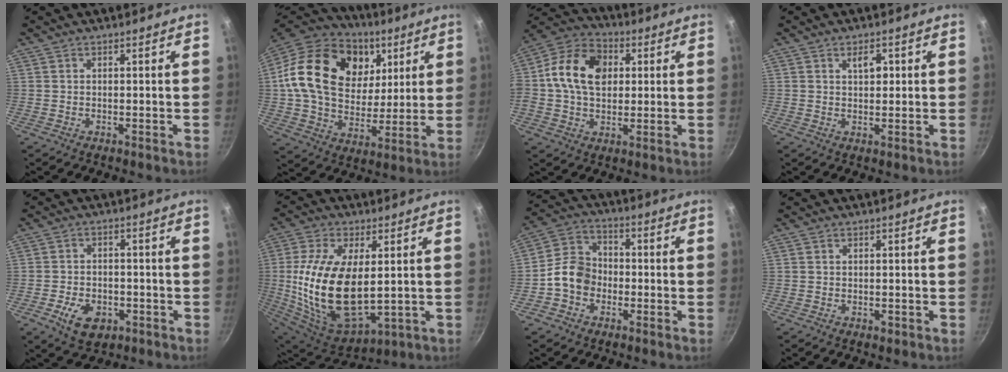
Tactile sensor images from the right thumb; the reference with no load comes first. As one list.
[{"total": 27.6, "force": [8.1, 19.7, 17.5], "torque": [-0.296, -0.005, 0.134]}, {"total": 15.3, "force": [2.3, 11.1, 10.3], "torque": [-0.164, 0.020, 0.021]}, {"total": 3.3, "force": [1.0, 1.9, 2.5], "torque": [-0.024, -0.004, 0.014]}, {"total": 7.9, "force": [-3.3, 5.2, 5.0], "torque": [-0.076, 0.014, -0.051]}, {"total": 21.9, "force": [1.1, 11.4, 18.7], "torque": [-0.362, -0.012, 0.034]}, {"total": 8.7, "force": [-2.4, 7.0, 4.5], "torque": [-0.055, 0.031, -0.062]}, {"total": 0.6, "force": [-0.2, 0.5, 0.3], "torque": [-0.002, 0.001, -0.004]}]